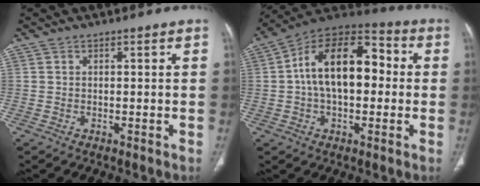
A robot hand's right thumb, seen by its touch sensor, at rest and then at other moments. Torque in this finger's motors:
{"motor_torque": [-0.51, 1.52, 0.55, 0.00, 0.17]}